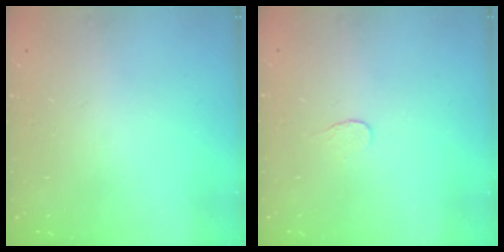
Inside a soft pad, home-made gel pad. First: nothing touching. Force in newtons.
{"total": 3.3, "press": 3.3, "slide": 0.4}